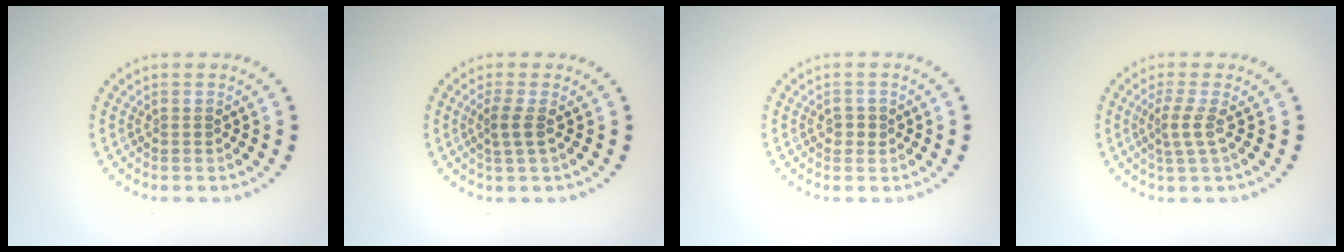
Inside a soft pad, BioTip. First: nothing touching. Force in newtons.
{"total": 1.6, "press": 1.3, "slide": 1.0}
{"total": 1.2, "press": 1.1, "slide": 0.4}
{"total": 2.1, "press": 1.4, "slide": 1.5}